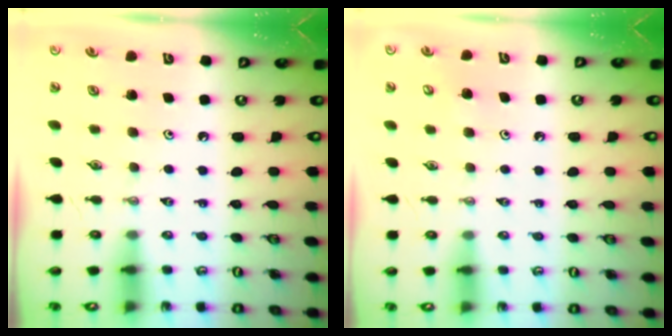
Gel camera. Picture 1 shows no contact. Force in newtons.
{"total": 3.1, "press": 3.0, "slide": 0.2}